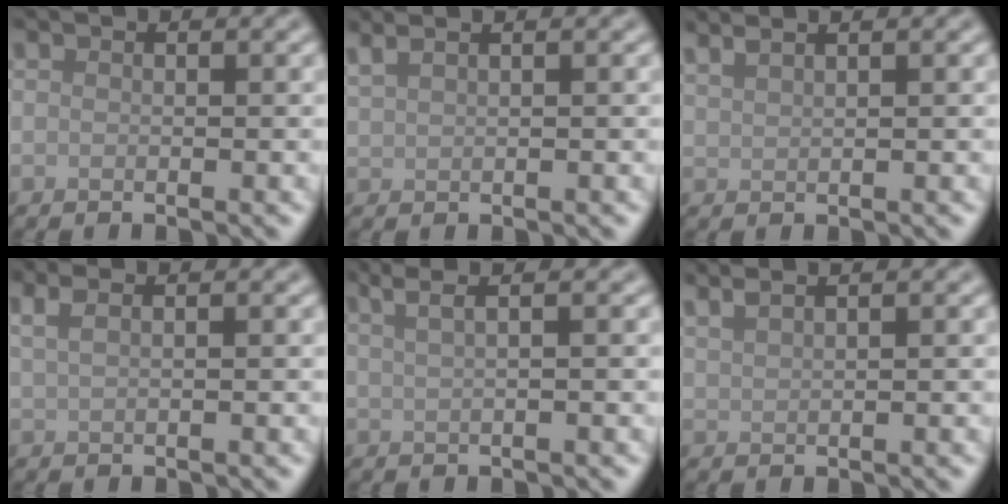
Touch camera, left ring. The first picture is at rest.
{"total": 2.5, "force": [2.0, 0.9, 1.3], "torque": [-0.019, 0.011, 0.022]}
{"total": 2.6, "force": [2.1, 0.8, 1.3], "torque": [-0.011, 0.012, 0.019]}
{"total": 2.0, "force": [1.2, 0.8, 1.4], "torque": [-0.024, 0.000, 0.018]}
{"total": 5.0, "force": [2.9, 2.3, 3.4], "torque": [-0.035, 0.033, 0.016]}
{"total": 3.1, "force": [2.4, 1.0, 1.6], "torque": [-0.014, 0.016, 0.021]}